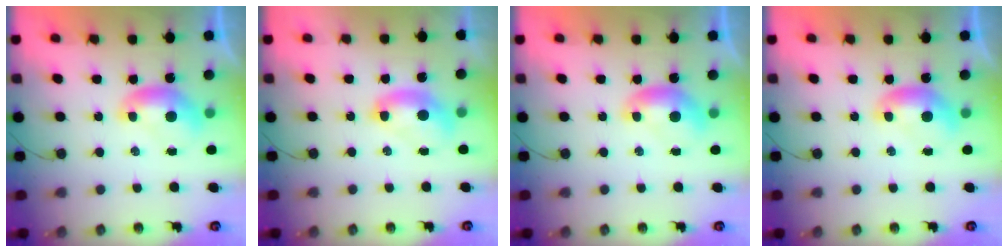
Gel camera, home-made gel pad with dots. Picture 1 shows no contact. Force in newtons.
{"total": 2.5, "press": 2.5, "slide": 0.2}
{"total": 0.0}
{"total": 0.0}